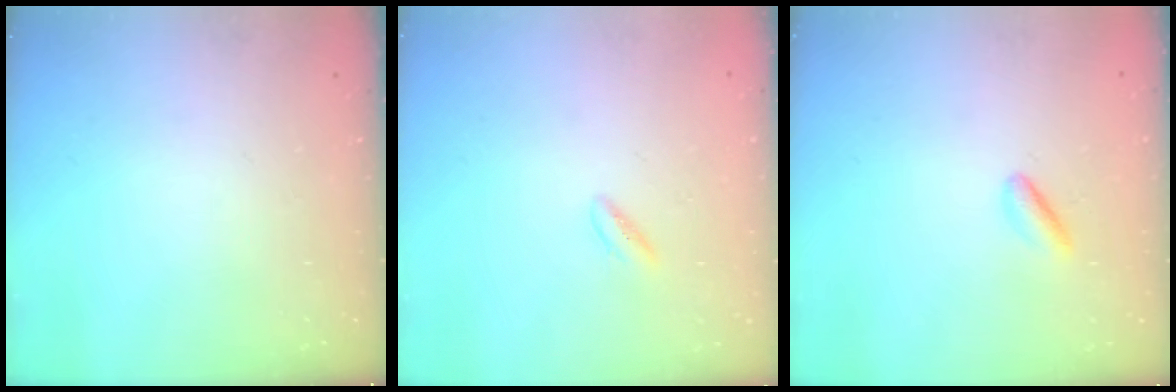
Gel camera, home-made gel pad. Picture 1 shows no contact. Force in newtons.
{"total": 1.7, "press": 1.4, "slide": 0.9}
{"total": 3.8, "press": 3.6, "slide": 1.1}